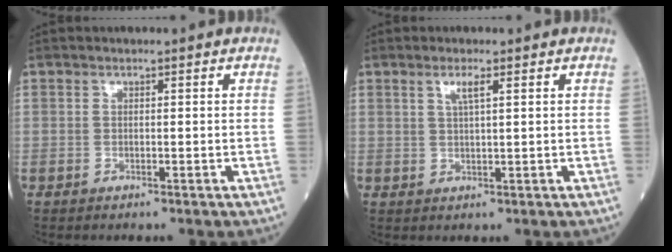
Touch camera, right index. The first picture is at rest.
{"total": 2.3, "force": [1.2, 0.0, 2.0], "torque": [-0.043, 0.001, 0.023]}